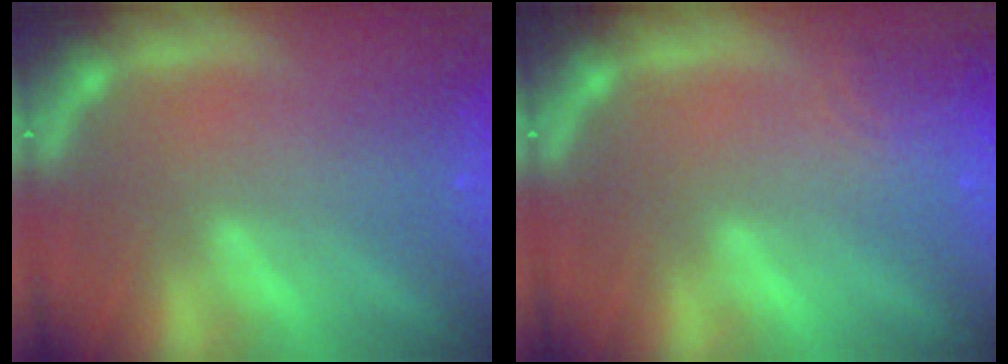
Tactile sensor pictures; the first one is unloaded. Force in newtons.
{"total": 2.9}